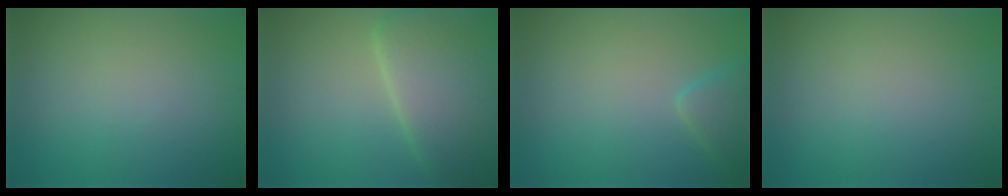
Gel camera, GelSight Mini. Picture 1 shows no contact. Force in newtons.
{"total": 9.1, "press": 9.1, "slide": 0.3}
{"total": 2.3, "press": 2.3, "slide": 0.2}
{"total": 0.0}